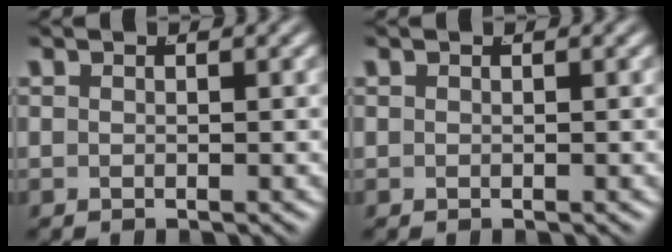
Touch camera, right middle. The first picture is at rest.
{"total": 0.0}